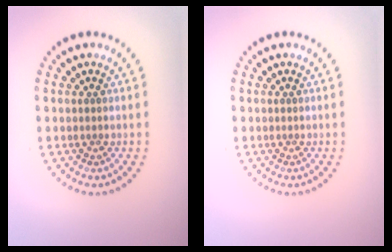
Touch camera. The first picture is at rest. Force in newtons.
{"total": 0.0}